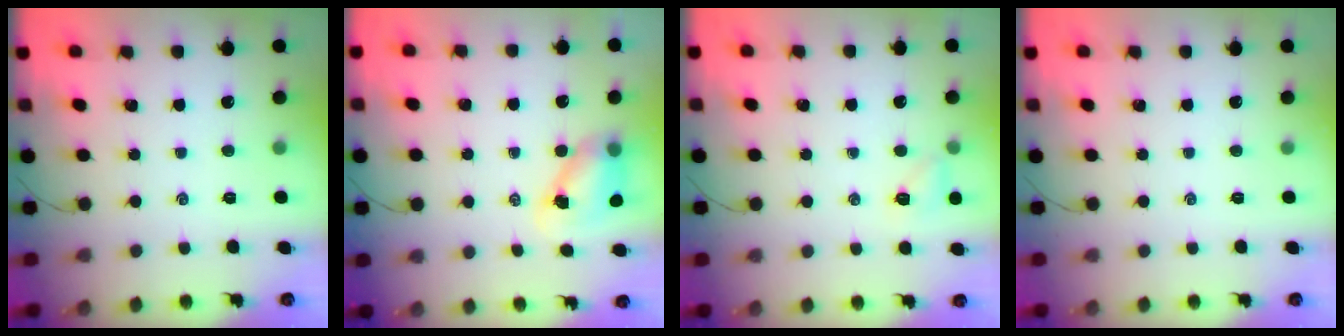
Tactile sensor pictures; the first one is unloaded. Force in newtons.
{"total": 6.8, "press": 6.7, "slide": 1.1}
{"total": 6.1, "press": 6.0, "slide": 1.4}
{"total": 0.0}